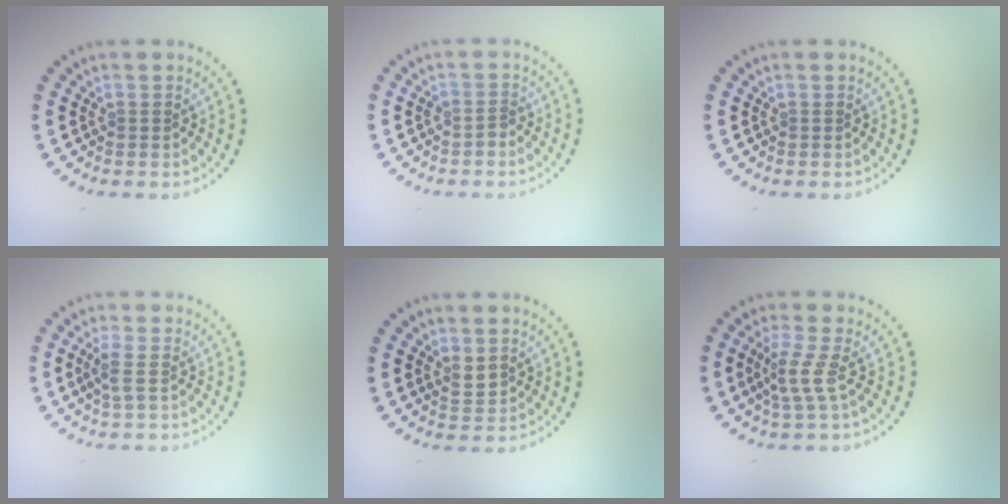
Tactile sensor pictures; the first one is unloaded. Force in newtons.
{"total": 1.1, "press": 0.8, "slide": 0.7}
{"total": 0.0}
{"total": 1.3, "press": 1.2, "slide": 0.7}
{"total": 1.4, "press": 1.4, "slide": 0.4}
{"total": 2.3, "press": 1.5, "slide": 1.7}